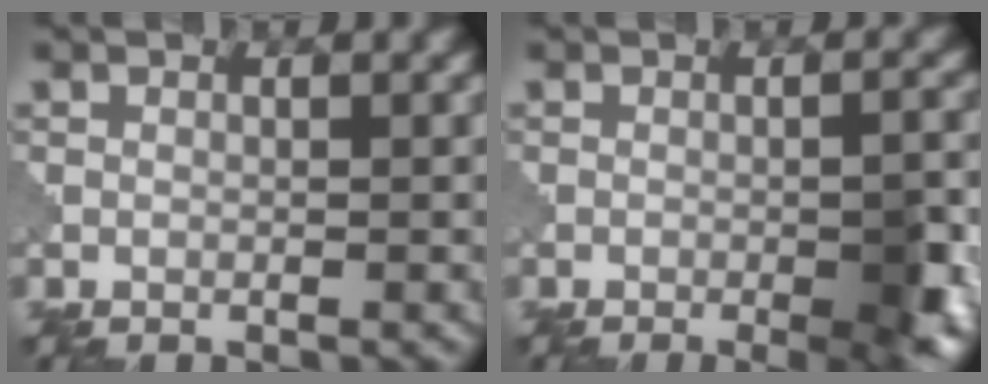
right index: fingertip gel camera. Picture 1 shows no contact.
{"total": 5.3, "force": [-1.8, 1.2, 4.9], "torque": [-0.074, -0.003, -0.020]}